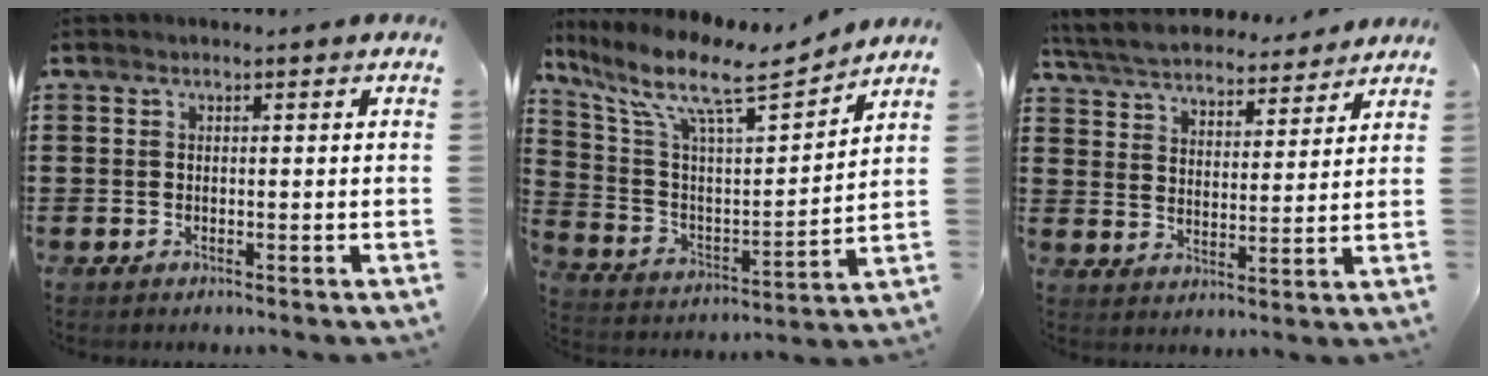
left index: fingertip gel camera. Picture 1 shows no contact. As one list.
[{"total": 11.2, "force": [8.1, 2.5, 7.4], "torque": [-0.165, -0.047, 0.131]}, {"total": 5.7, "force": [5.6, 0.6, 0.9], "torque": [-0.047, -0.034, 0.098]}]